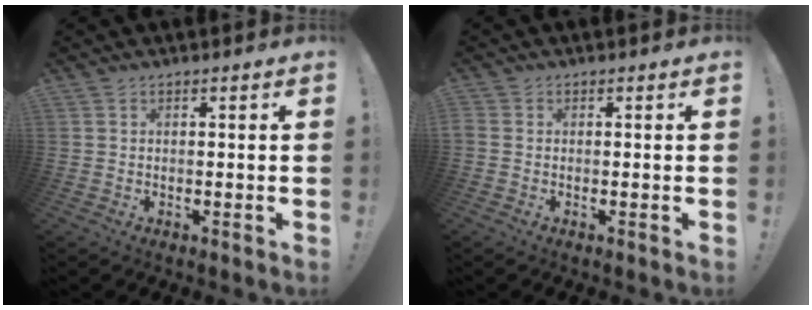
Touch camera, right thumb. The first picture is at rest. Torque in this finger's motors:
{"motor_torque": [-0.24, 0.83, 0.28, 0.07, 0.21]}